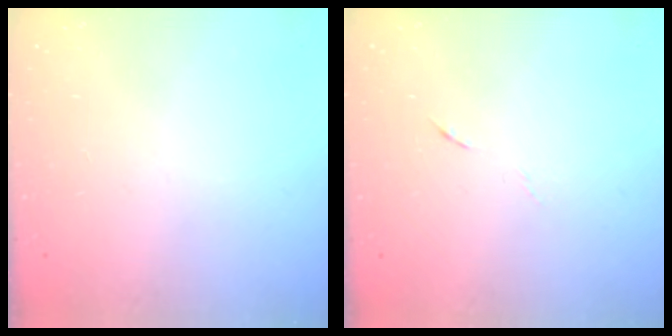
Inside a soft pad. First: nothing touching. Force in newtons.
{"total": 4.0, "press": 3.8, "slide": 1.2}